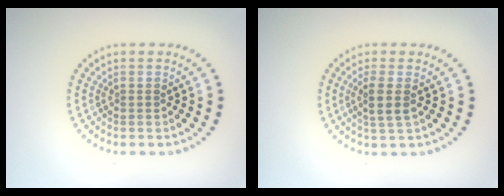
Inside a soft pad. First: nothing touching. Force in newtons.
{"total": 2.0, "press": 1.6, "slide": 1.2}